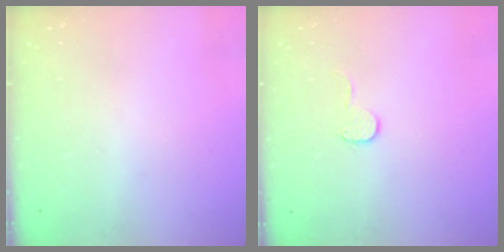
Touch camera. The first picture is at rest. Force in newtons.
{"total": 4.6, "press": 4.6, "slide": 0.4}